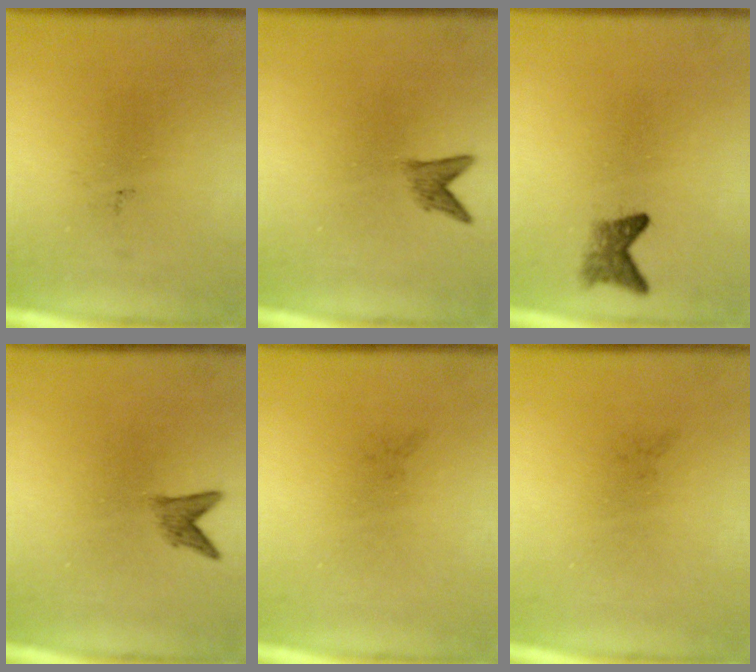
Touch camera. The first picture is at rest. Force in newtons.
{"total": 1.8}
{"total": 2.4}
{"total": 1.8}
{"total": 0.0}
{"total": 0.0}